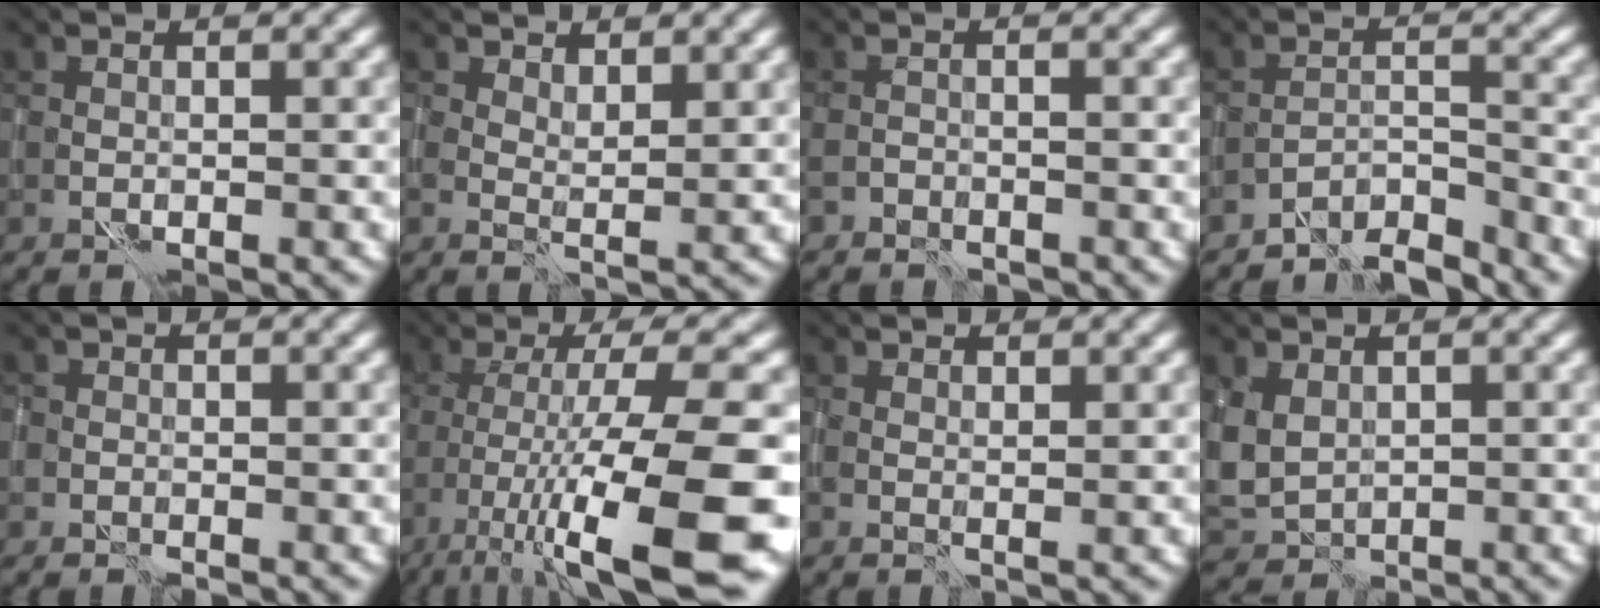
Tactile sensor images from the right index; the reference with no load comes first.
{"total": 2.3, "force": [1.5, 1.1, 1.3], "torque": [-0.025, -0.001, 0.029]}
{"total": 1.7, "force": [-1.6, 0.6, 0.2], "torque": [-0.001, 0.002, -0.031]}
{"total": 4.7, "force": [-4.5, 0.8, 1.0], "torque": [-0.014, 0.004, -0.083]}
{"total": 1.3, "force": [-0.8, 1.0, 0.2], "torque": [-0.002, -0.001, -0.018]}
{"total": 14.1, "force": [-6.8, 2.9, 12.1], "torque": [-0.193, -0.002, -0.104]}
{"total": 1.1, "force": [0.5, 0.5, 0.8], "torque": [-0.014, 0.000, 0.009]}
{"total": 3.5, "force": [0.7, 2.7, 2.2], "torque": [-0.059, 0.000, 0.014]}